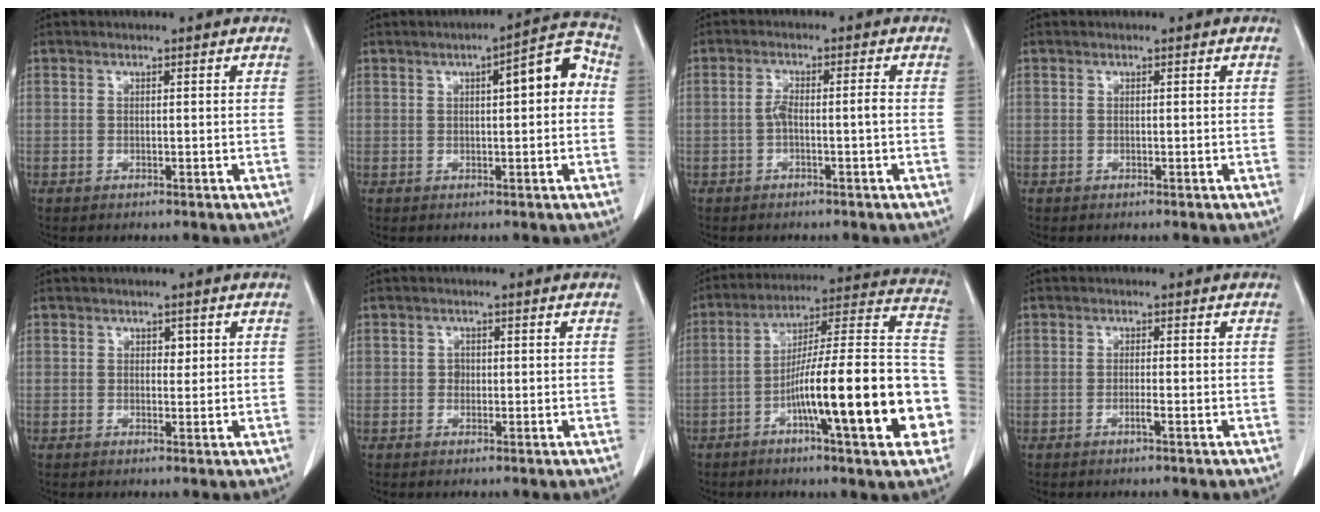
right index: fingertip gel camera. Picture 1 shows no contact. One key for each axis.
{"total": 7.3, "fx": 1.2, "fy": 1.8, "fz": 7.0, "tx": -0.088, "ty": 0.031, "tz": 0.009}
{"total": 3.0, "fx": -0.9, "fy": 0.3, "fz": 2.8, "tx": -0.053, "ty": 0.008, "tz": -0.015}
{"total": 0.0}
{"total": 1.2, "fx": 0.4, "fy": 0.8, "fz": 0.8, "tx": -0.006, "ty": -0.001, "tz": 0.005}
{"total": 1.0, "fx": -0.1, "fy": 0.9, "fz": 0.4, "tx": -0.003, "ty": 0.003, "tz": -0.001}
{"total": 22.9, "fx": -6.8, "fy": 2.9, "fz": 21.6, "tx": -0.257, "ty": 0.025, "tz": -0.100}
{"total": 1.2, "fx": -0.6, "fy": -0.2, "fz": 1.0, "tx": -0.019, "ty": 0.000, "tz": -0.013}